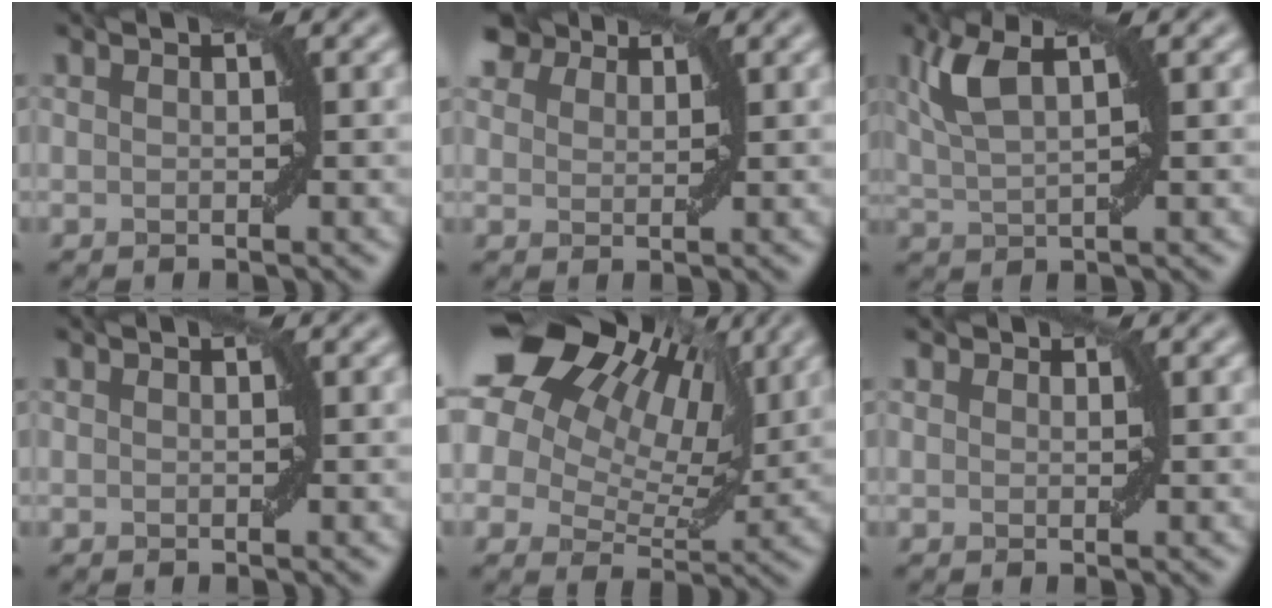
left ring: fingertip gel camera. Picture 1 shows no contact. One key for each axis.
{"total": 5.0, "fx": 4.0, "fy": 2.4, "fz": 1.9, "tx": -0.051, "ty": 0.009, "tz": 0.068}
{"total": 4.3, "fx": 1.7, "fy": 1.5, "fz": 3.7, "tx": -0.087, "ty": 0.008, "tz": 0.035}
{"total": 0.0}
{"total": 15.0, "fx": 8.1, "fy": 8.6, "fz": 9.2, "tx": -0.175, "ty": 0.051, "tz": 0.124}
{"total": 0.6, "fx": 0.5, "fy": 0.4, "fz": 0.0, "tx": 0.003, "ty": -0.001, "tz": 0.006}